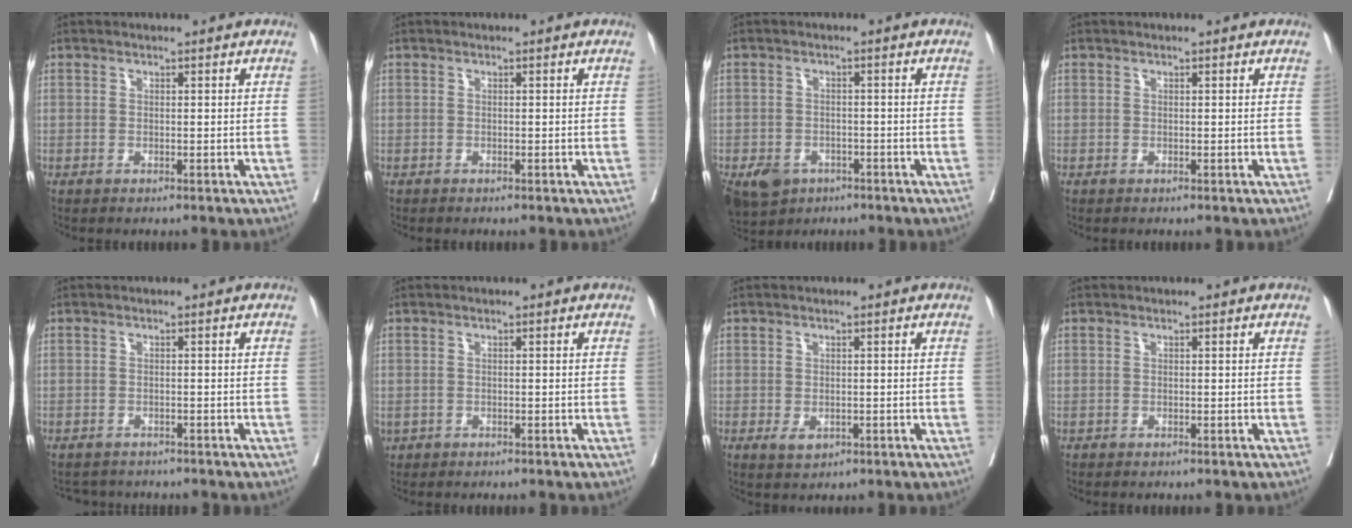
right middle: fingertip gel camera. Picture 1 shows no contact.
{"total": 0.0}
{"total": 7.8, "force": [-4.9, 5.3, 3.0], "torque": [-0.059, -0.002, -0.075]}
{"total": 0.0}
{"total": 2.9, "force": [-2.7, 1.0, -0.2], "torque": [0.005, -0.004, -0.041]}
{"total": 1.4, "force": [-0.7, 1.1, 0.6], "torque": [-0.016, 0.001, -0.006]}
{"total": 2.1, "force": [-0.7, 1.4, 1.4], "torque": [-0.020, -0.001, -0.002]}
{"total": 0.0}